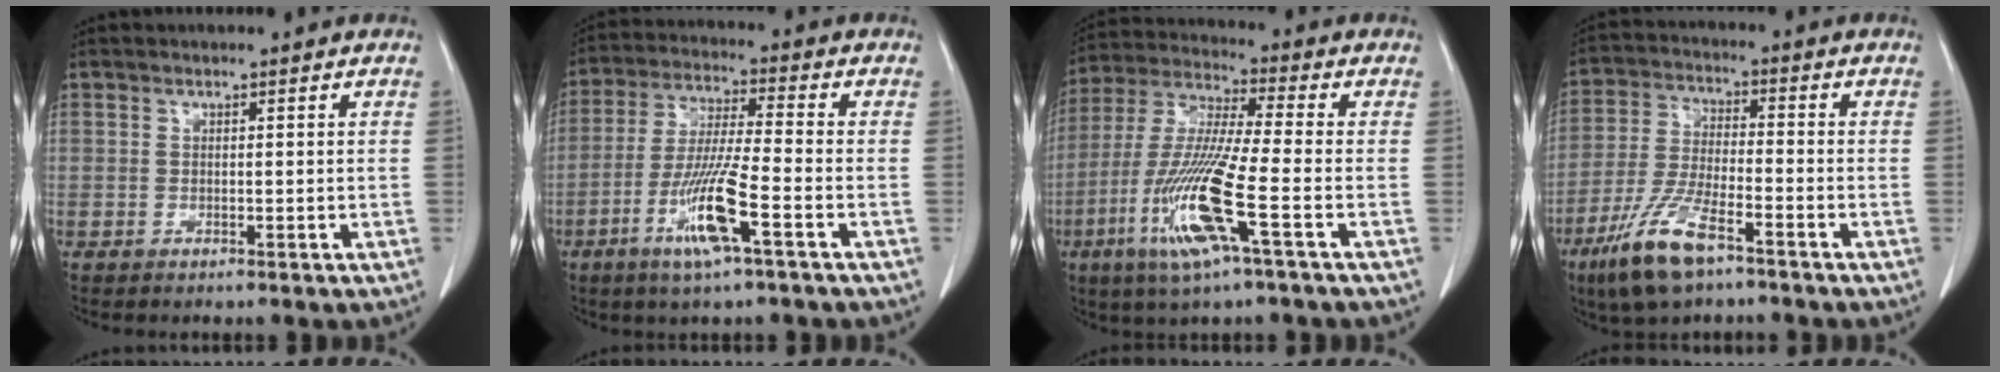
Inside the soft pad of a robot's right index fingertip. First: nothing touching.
{"total": 10.9, "force": [-4.7, 0.1, 9.9], "torque": [-0.197, -0.016, -0.093]}
{"total": 14.5, "force": [-5.3, 0.3, 13.5], "torque": [-0.285, -0.019, -0.108]}
{"total": 11.0, "force": [-6.9, 2.6, 8.2], "torque": [-0.172, -0.020, -0.128]}